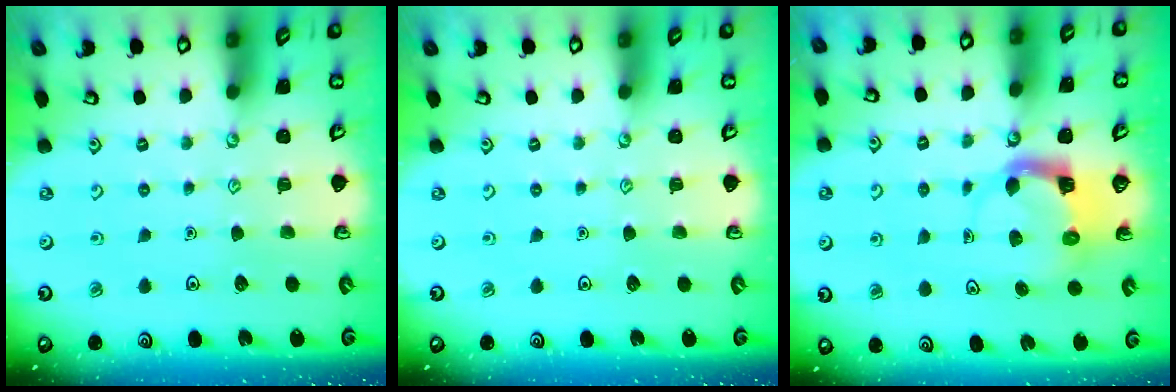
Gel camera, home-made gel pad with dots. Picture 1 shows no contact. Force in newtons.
{"total": 0.0}
{"total": 3.8, "press": 3.7, "slide": 0.7}